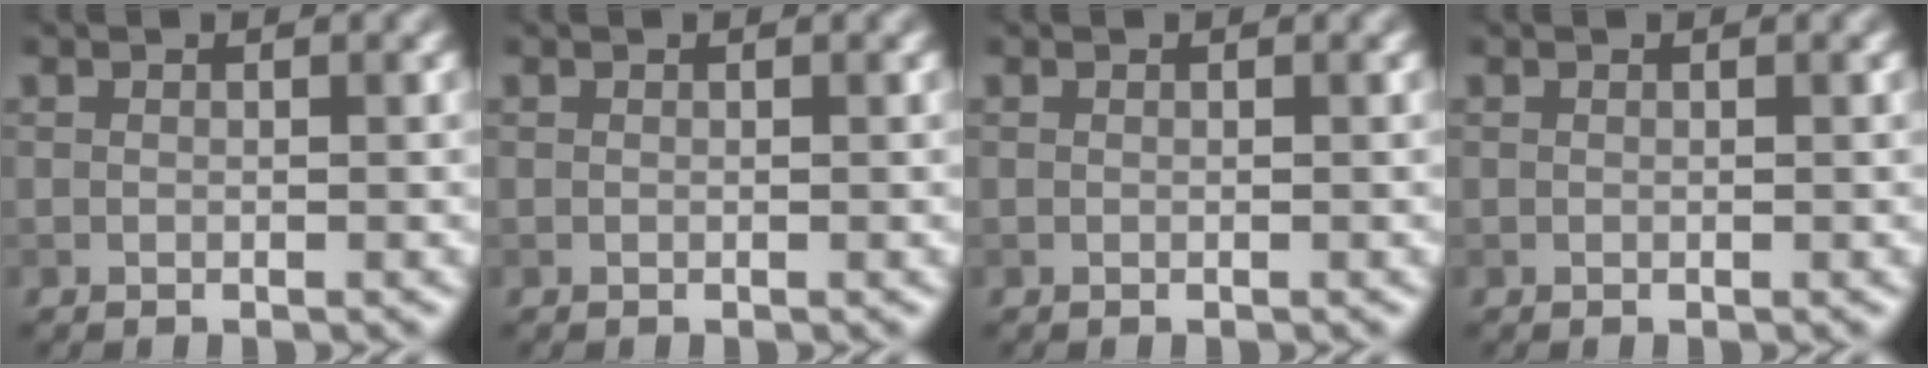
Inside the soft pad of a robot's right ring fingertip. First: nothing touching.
{"total": 0.0}
{"total": 0.0}
{"total": 0.0}